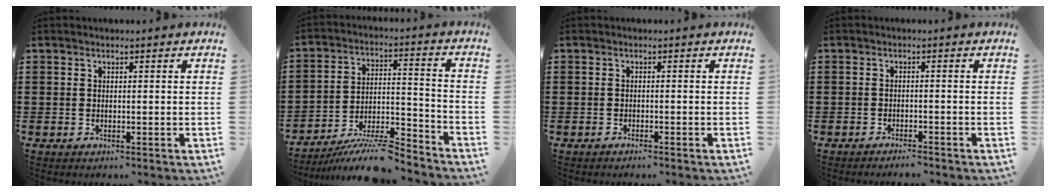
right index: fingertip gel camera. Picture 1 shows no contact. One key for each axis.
{"total": 9.8, "fx": -8.9, "fy": 1.1, "fz": 4.0, "tx": -0.057, "ty": 0.024, "tz": -0.168}
{"total": 0.7, "fx": -0.6, "fy": -0.2, "fz": 0.2, "tx": -0.006, "ty": -0.004, "tz": -0.012}
{"total": 1.5, "fx": -1.4, "fy": -0.2, "fz": 0.2, "tx": -0.008, "ty": -0.001, "tz": -0.029}